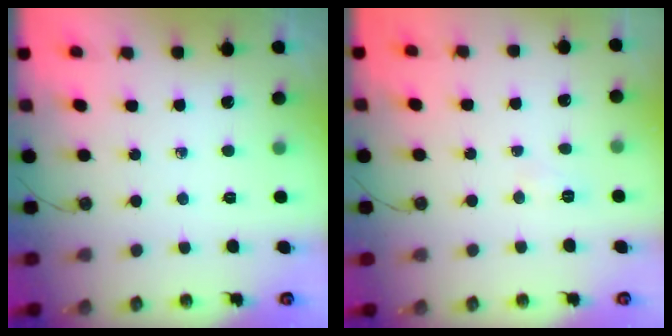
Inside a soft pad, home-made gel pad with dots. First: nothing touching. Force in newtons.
{"total": 3.9, "press": 3.9, "slide": 0.4}